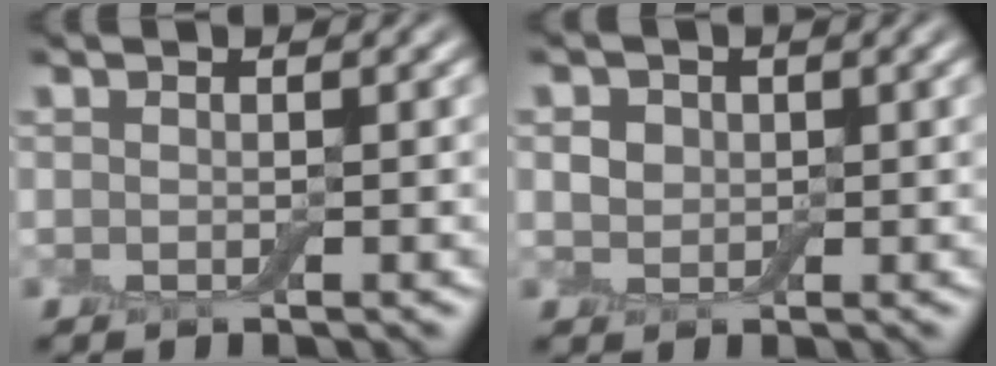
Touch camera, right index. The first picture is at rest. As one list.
[{"total": 1.6, "force": [0.4, 1.5, 0.3], "torque": [-0.006, 0.000, 0.003]}]